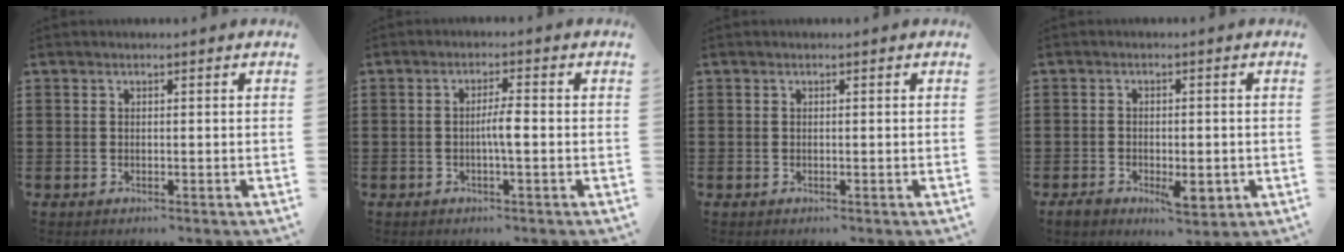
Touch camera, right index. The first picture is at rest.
{"total": 3.1, "force": [-0.5, 0.4, 3.1], "torque": [-0.062, -0.003, -0.013]}
{"total": 0.0}
{"total": 4.7, "force": [-1.9, 2.4, 3.5], "torque": [-0.070, 0.002, -0.035]}